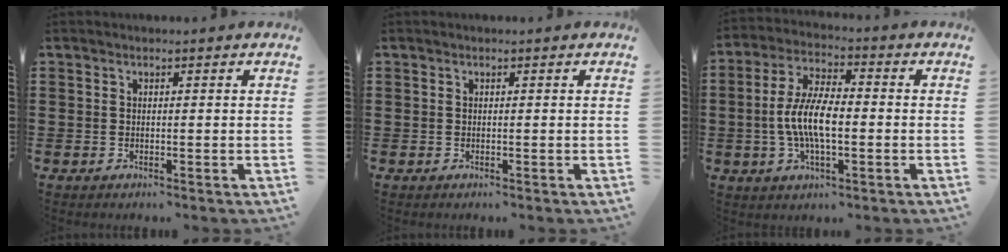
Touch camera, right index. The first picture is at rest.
{"total": 0.0}
{"total": 8.7, "force": [-1.3, 3.3, 7.9], "torque": [-0.178, -0.005, -0.033]}